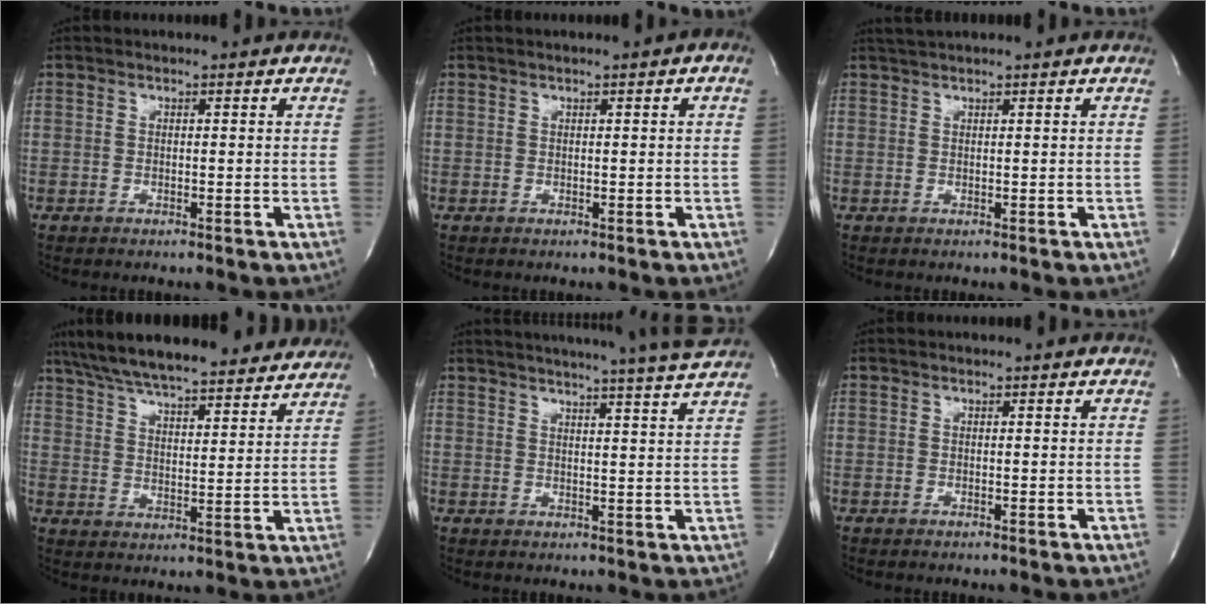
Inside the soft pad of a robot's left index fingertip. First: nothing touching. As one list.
[{"total": 1.6, "force": [0.6, 0.2, 1.5], "torque": [-0.023, 0.010, 0.008]}, {"total": 1.6, "force": [1.4, -0.4, 0.6], "torque": [-0.014, 0.011, 0.031]}, {"total": 25.2, "force": [22.0, 4.8, 11.3], "torque": [-0.191, 0.025, 0.303]}, {"total": 15.6, "force": [14.0, -1.7, 6.5], "torque": [-0.110, -0.031, 0.175]}, {"total": 0.0}]